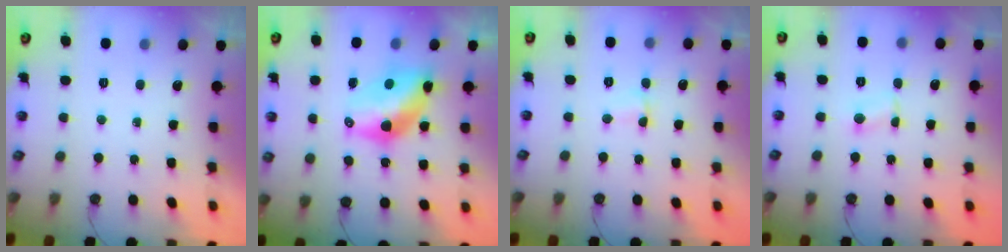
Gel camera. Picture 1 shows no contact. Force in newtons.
{"total": 11.2, "press": 11.2, "slide": 1.0}
{"total": 2.3, "press": 1.9, "slide": 1.4}
{"total": 2.5, "press": 2.4, "slide": 0.8}